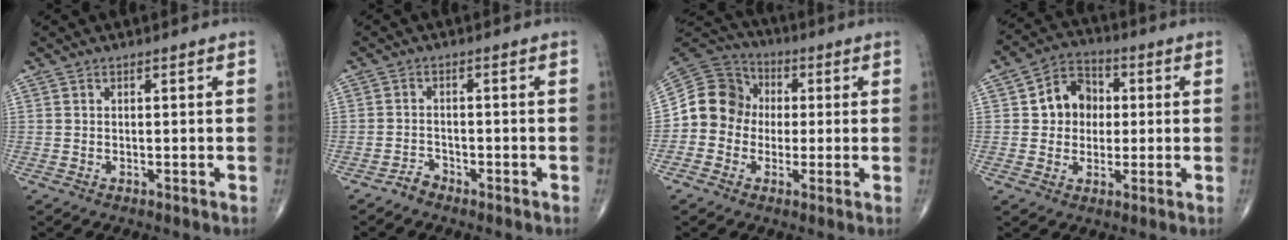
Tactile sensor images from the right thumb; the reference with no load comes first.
{"total": 2.1, "force": [-1.8, 1.0, 0.2], "torque": [-0.001, 0.006, -0.035]}
{"total": 11.4, "force": [-0.4, 10.4, 4.7], "torque": [-0.066, 0.033, -0.019]}
{"total": 9.1, "force": [0.9, 7.7, 4.7], "torque": [-0.037, 0.015, 0.004]}